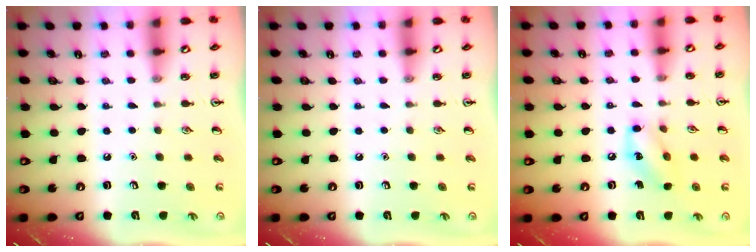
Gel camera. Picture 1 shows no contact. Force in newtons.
{"total": 0.0}
{"total": 9.1, "press": 9.1, "slide": 0.8}